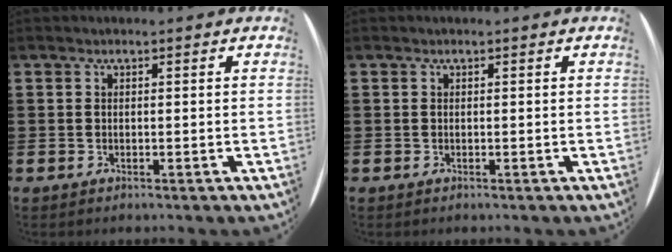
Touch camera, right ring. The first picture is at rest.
{"total": 0.0}